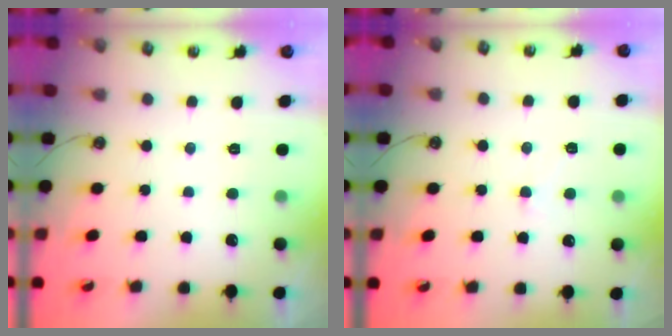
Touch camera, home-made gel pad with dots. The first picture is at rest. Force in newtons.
{"total": 1.1, "press": 1.0, "slide": 0.5}